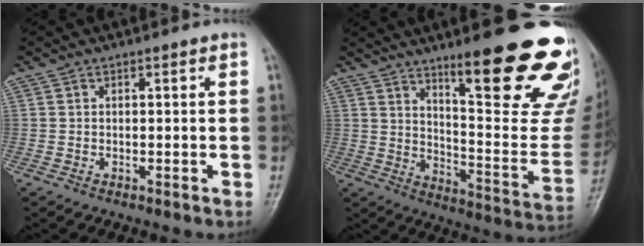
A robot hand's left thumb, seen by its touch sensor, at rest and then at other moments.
{"total": 26.5, "force": [16.5, 5.5, 20.0], "torque": [-0.217, -0.100, 0.241]}